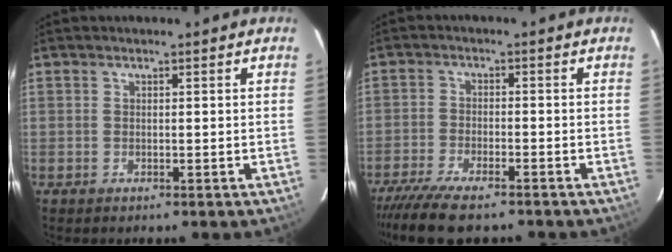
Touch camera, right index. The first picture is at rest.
{"total": 9.6, "force": [-8.0, 2.0, 4.9], "torque": [-0.121, -0.032, -0.143]}